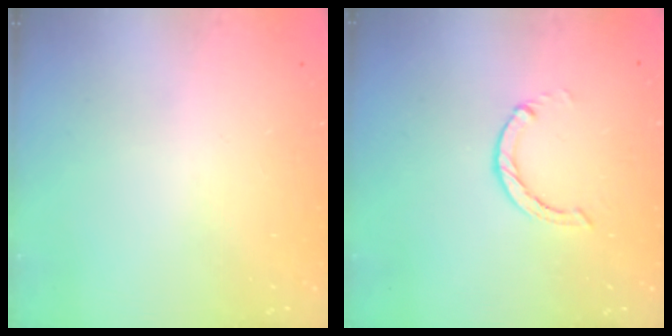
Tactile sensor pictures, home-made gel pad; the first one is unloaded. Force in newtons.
{"total": 0.0}